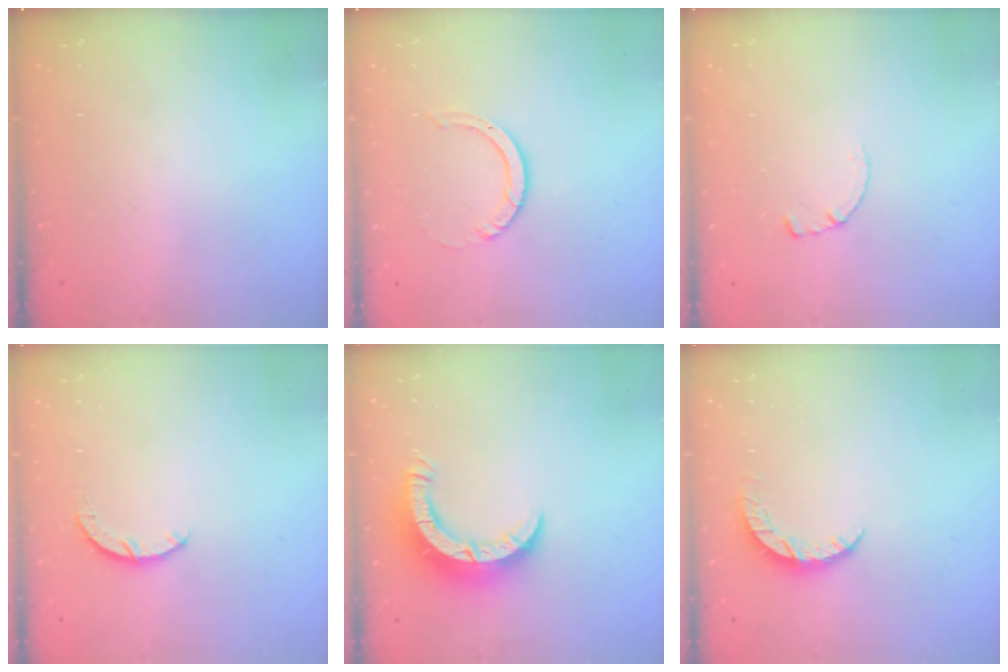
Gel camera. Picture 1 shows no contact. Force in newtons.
{"total": 3.8, "press": 3.8, "slide": 0.3}
{"total": 0.7, "press": 0.7, "slide": 0.2}
{"total": 3.0, "press": 3.0, "slide": 0.4}
{"total": 8.0, "press": 7.9, "slide": 0.7}
{"total": 5.2, "press": 5.1, "slide": 0.4}